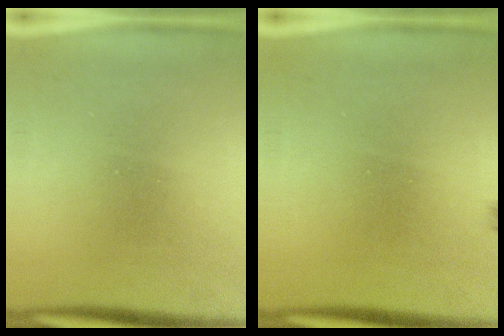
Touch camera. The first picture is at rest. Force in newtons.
{"total": 0.6}